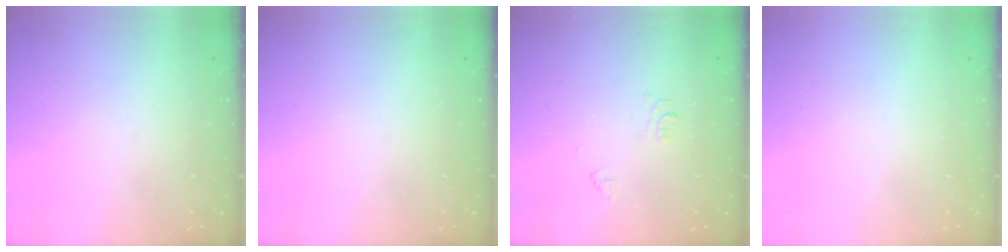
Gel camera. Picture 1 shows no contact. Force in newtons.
{"total": 0.0}
{"total": 3.9, "press": 3.9, "slide": 0.5}
{"total": 1.8, "press": 1.8, "slide": 0.2}